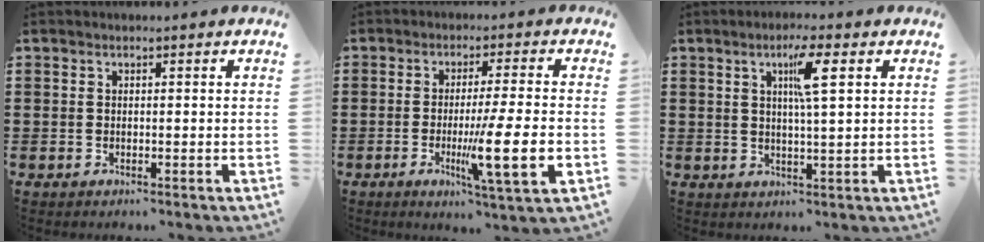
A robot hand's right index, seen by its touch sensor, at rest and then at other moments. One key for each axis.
{"total": 10.2, "fx": -2.4, "fy": 0.2, "fz": 9.9, "tx": -0.176, "ty": -0.018, "tz": -0.044}
{"total": 5.4, "fx": 2.1, "fy": 0.2, "fz": 5.0, "tx": -0.087, "ty": -0.003, "tz": 0.027}